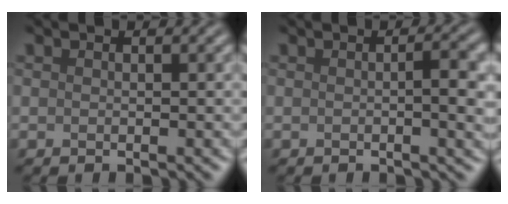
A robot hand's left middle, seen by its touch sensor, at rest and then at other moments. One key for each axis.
{"total": 3.0, "fx": -0.1, "fy": 0.6, "fz": 3.0, "tx": -0.042, "ty": 0.002, "tz": -0.003}